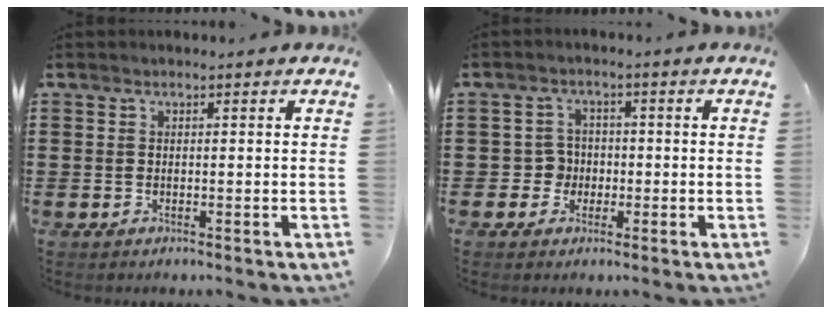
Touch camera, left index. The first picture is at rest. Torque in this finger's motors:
{"motor_torque": [-0.40, 0.60, 0.02, -0.01]}